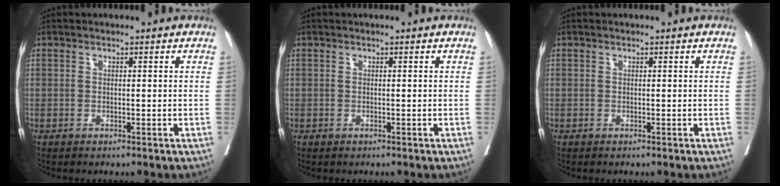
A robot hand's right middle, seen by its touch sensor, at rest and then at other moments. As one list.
[{"total": 0.0}, {"total": 0.0}]